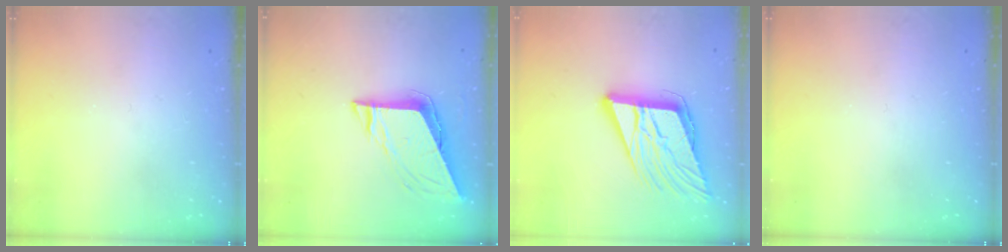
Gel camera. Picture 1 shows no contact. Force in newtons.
{"total": 8.1, "press": 8.1, "slide": 0.3}
{"total": 15.3, "press": 14.7, "slide": 4.1}
{"total": 0.0}